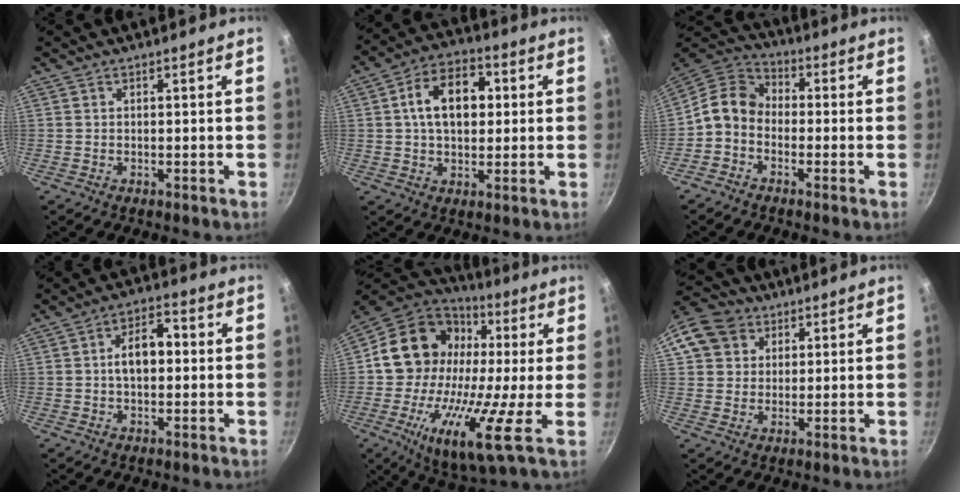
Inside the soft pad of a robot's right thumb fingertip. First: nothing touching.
{"total": 12.7, "force": [2.2, 8.4, 9.3], "torque": [-0.122, 0.017, 0.023]}
{"total": 8.5, "force": [-2.1, 6.7, 4.9], "torque": [-0.080, 0.045, -0.067]}
{"total": 7.6, "force": [0.2, 4.6, 6.0], "torque": [-0.070, 0.025, -0.005]}
{"total": 24.8, "force": [0.3, 14.0, 20.5], "torque": [-0.335, 0.017, -0.023]}
{"total": 11.6, "force": [4.4, 9.8, 4.4], "torque": [-0.070, 0.020, 0.072]}